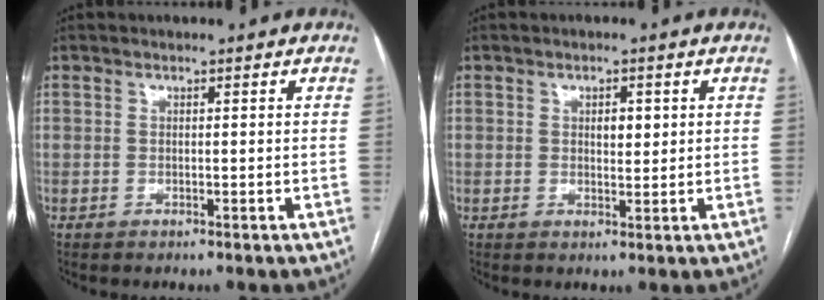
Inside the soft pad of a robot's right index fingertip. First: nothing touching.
{"total": 2.5, "force": [0.7, 1.4, 2.0], "torque": [-0.024, 0.001, 0.011]}